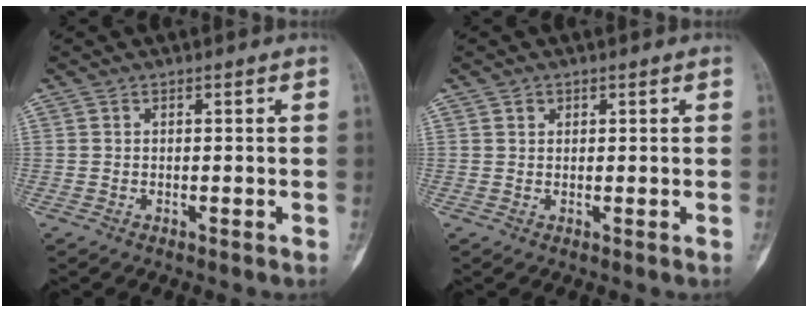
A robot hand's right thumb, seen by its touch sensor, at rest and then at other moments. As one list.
[{"total": 1.0, "force": [0.5, 0.8, 0.2], "torque": [0.004, -0.001, 0.008]}]